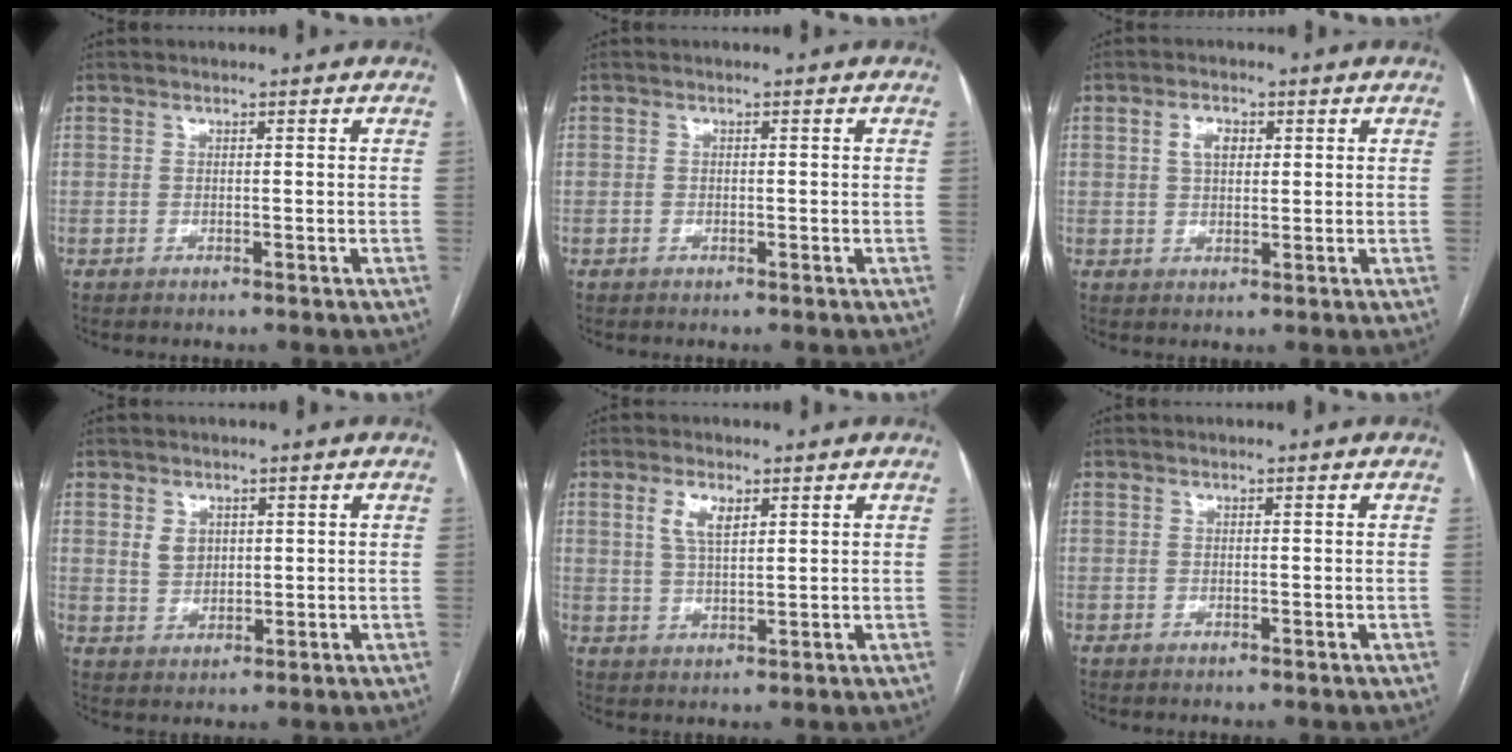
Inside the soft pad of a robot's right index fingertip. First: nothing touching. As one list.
[{"total": 0.6, "force": [-0.1, 0.5, 0.2], "torque": [-0.004, 0.002, 0.000]}, {"total": 3.4, "force": [1.1, 2.0, 2.4], "torque": [-0.046, 0.008, 0.020]}, {"total": 3.6, "force": [1.2, 2.9, 1.8], "torque": [-0.034, 0.006, 0.031]}, {"total": 4.3, "force": [2.0, 1.6, 3.5], "torque": [-0.073, 0.004, 0.041]}, {"total": 0.0}]